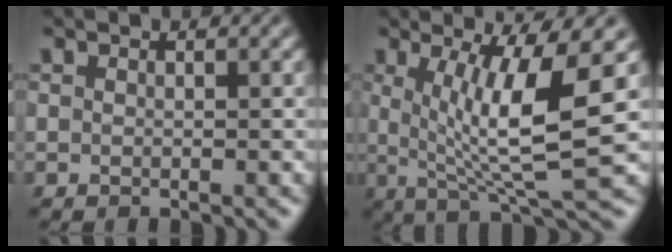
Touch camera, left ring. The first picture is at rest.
{"total": 8.6, "force": [1.1, 1.7, 8.4], "torque": [-0.134, -0.008, 0.024]}